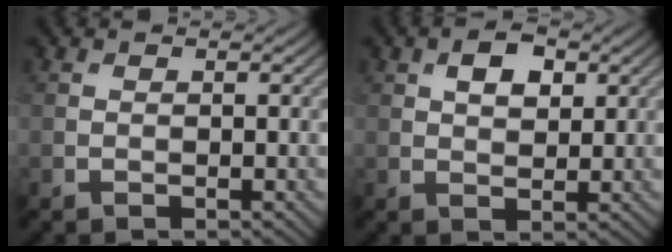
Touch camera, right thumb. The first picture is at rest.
{"total": 4.0, "force": [1.6, 2.2, 2.9], "torque": [-0.052, 0.003, 0.026]}